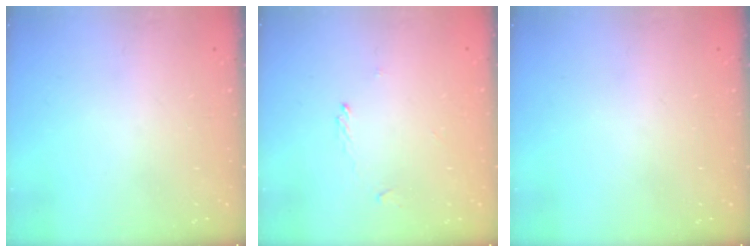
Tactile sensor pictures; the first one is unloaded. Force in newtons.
{"total": 1.4, "press": 1.3, "slide": 0.2}
{"total": 0.0}